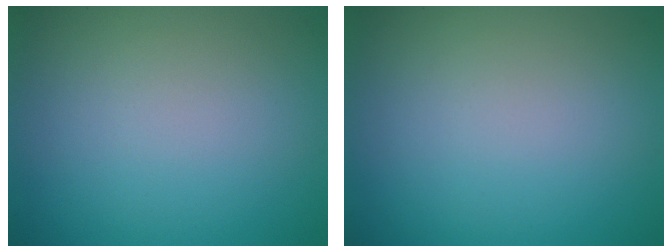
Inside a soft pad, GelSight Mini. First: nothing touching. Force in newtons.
{"total": 0.0}